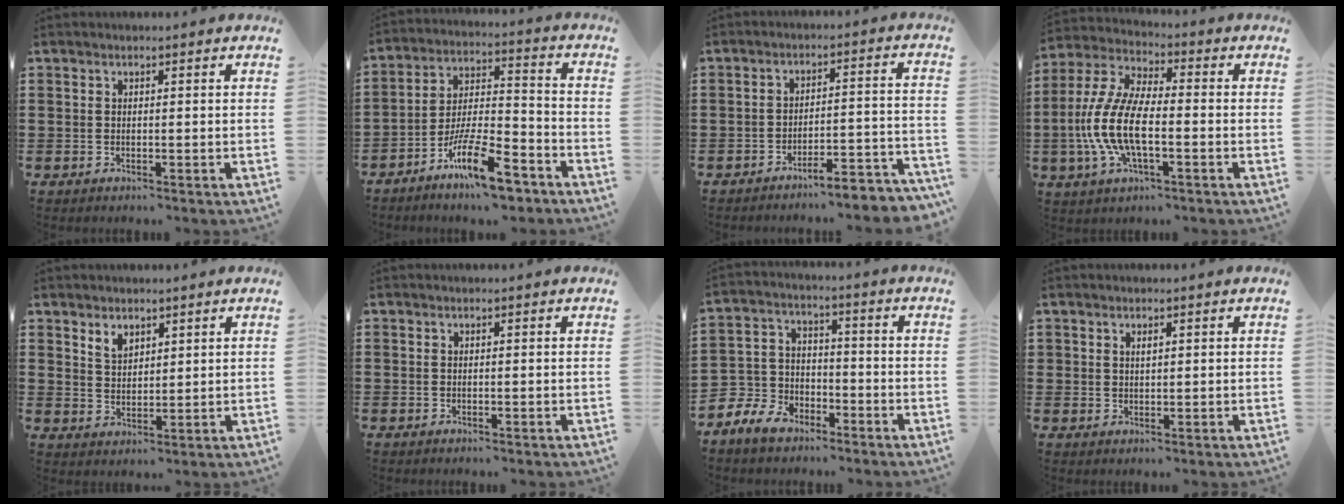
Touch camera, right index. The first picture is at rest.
{"total": 12.9, "force": [-8.8, 3.1, 8.9], "torque": [-0.161, 0.029, -0.161]}
{"total": 4.2, "force": [-4.0, -0.4, 1.2], "torque": [-0.025, -0.015, -0.085]}
{"total": 11.5, "force": [-2.8, 4.5, 10.2], "torque": [-0.247, -0.016, -0.059]}
{"total": 3.0, "force": [2.3, 1.7, 0.6], "torque": [-0.020, 0.005, 0.045]}
{"total": 0.0}
{"total": 6.3, "force": [-5.0, 3.6, 1.3], "torque": [-0.061, 0.008, -0.109]}
{"total": 1.1, "force": [0.6, 0.6, 0.6], "torque": [-0.014, 0.003, 0.012]}